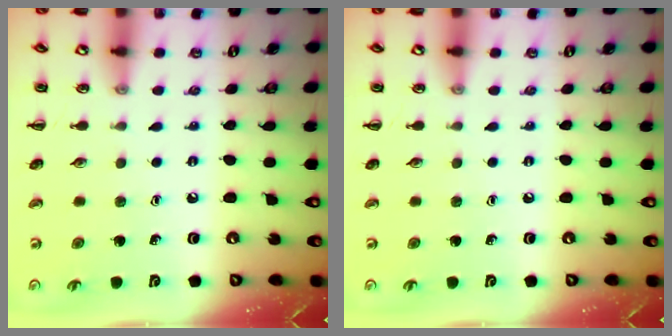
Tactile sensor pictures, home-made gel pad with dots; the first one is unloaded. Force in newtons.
{"total": 0.0}